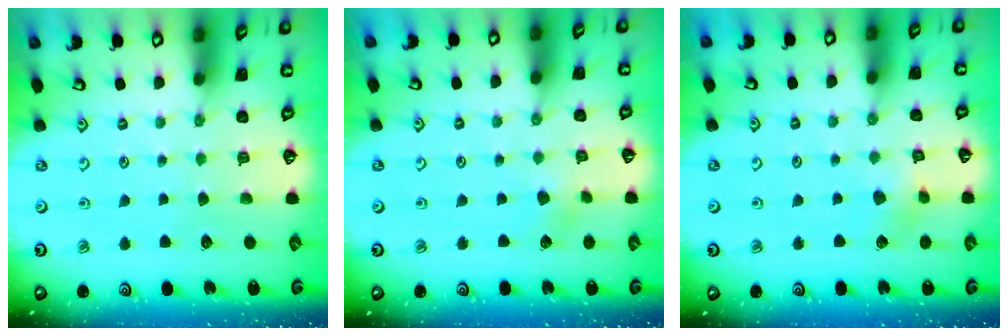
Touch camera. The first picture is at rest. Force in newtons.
{"total": 1.8, "press": 1.8, "slide": 0.2}
{"total": 4.6, "press": 4.6, "slide": 0.5}